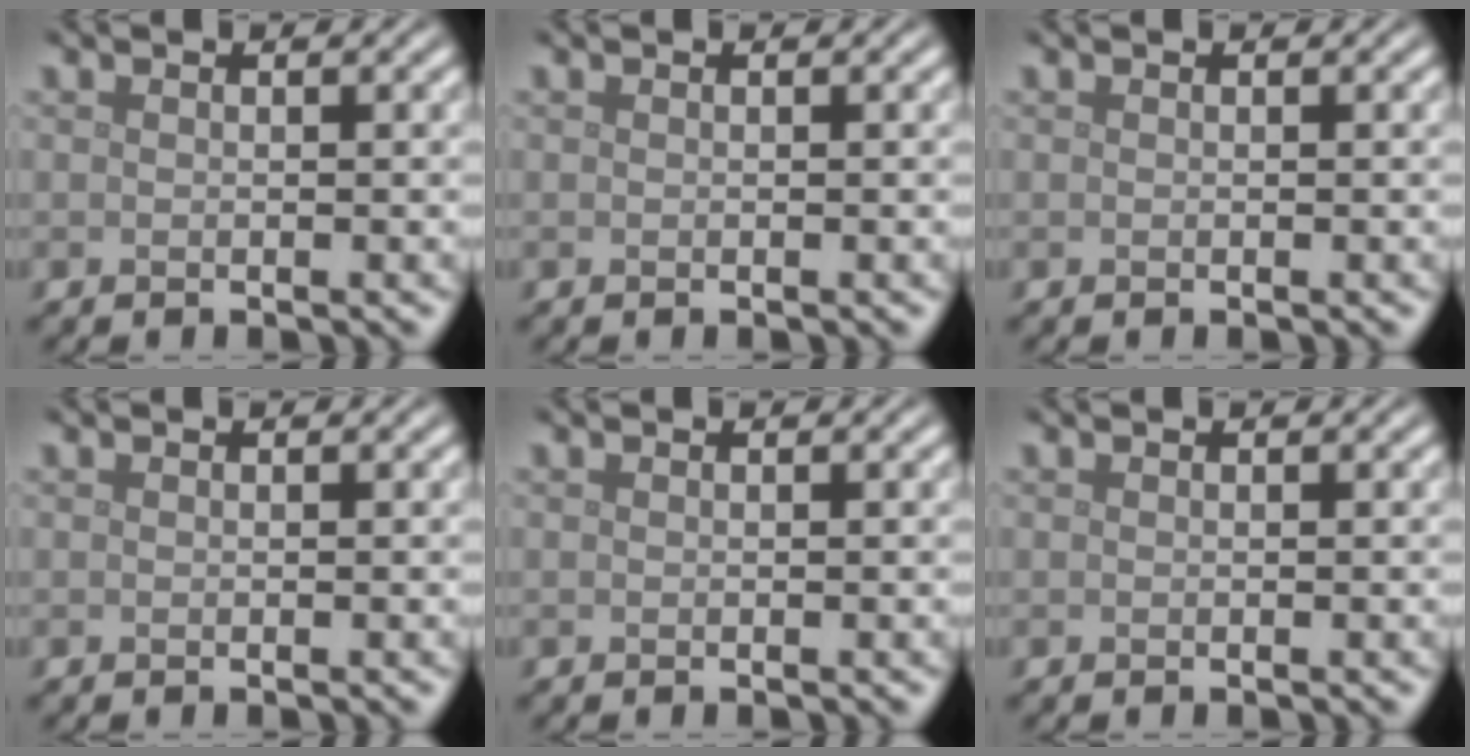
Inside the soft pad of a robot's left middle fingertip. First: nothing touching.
{"total": 0.0}
{"total": 0.0}
{"total": 0.0}
{"total": 0.0}
{"total": 0.0}